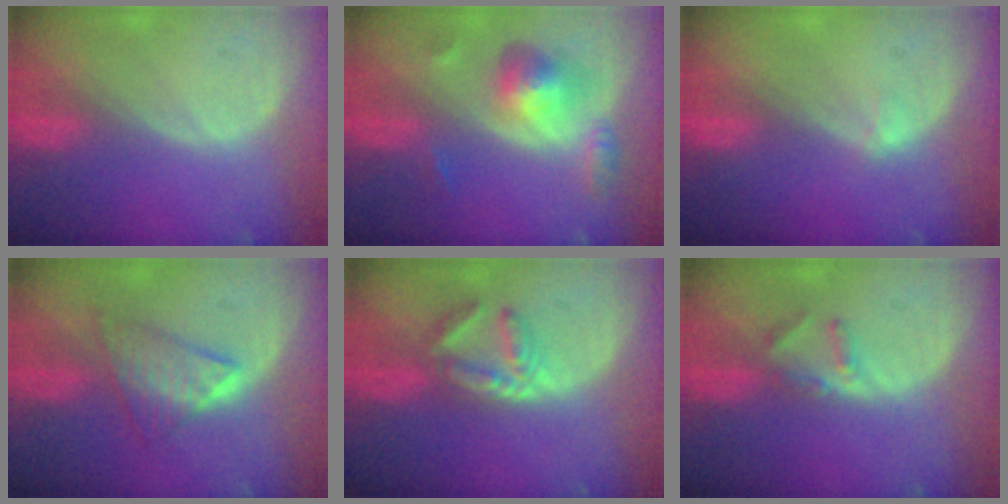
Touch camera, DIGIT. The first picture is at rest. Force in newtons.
{"total": 6.3, "press": 5.7, "slide": 2.6}
{"total": 1.1, "press": 0.8, "slide": 0.7}
{"total": 5.9, "press": 5.9, "slide": 0.7}
{"total": 5.9, "press": 5.3, "slide": 2.5}
{"total": 2.9, "press": 2.6, "slide": 1.1}